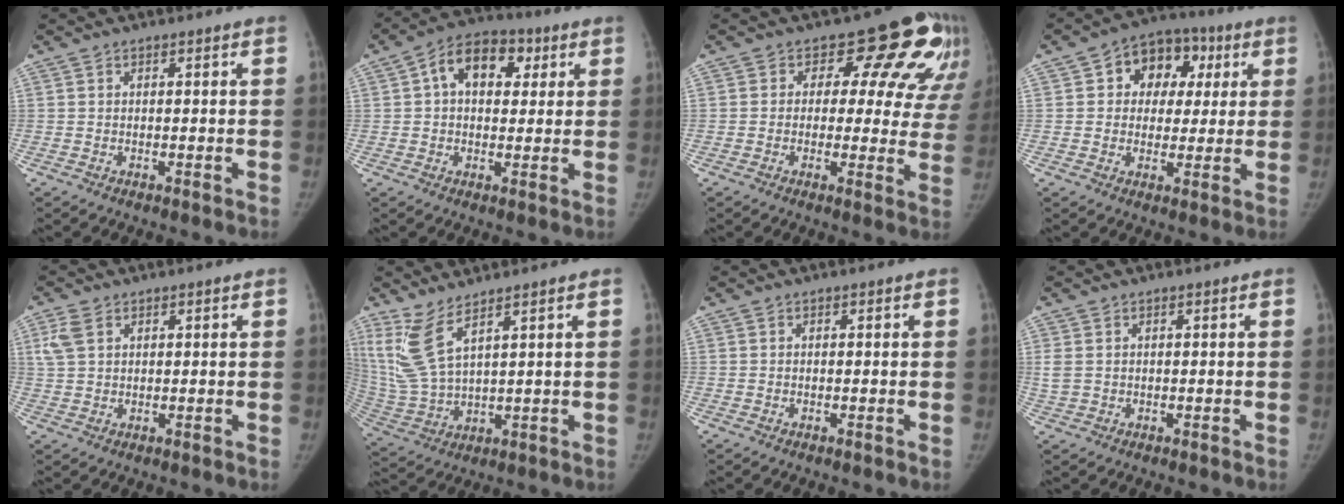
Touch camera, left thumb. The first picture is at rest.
{"total": 10.9, "force": [3.1, 7.5, 7.3], "torque": [-0.082, 0.014, 0.040]}
{"total": 14.6, "force": [8.2, 9.0, 8.0], "torque": [-0.033, -0.023, 0.068]}
{"total": 11.5, "force": [3.2, 9.0, 6.3], "torque": [-0.037, 0.012, 0.040]}
{"total": 3.8, "force": [1.7, 2.5, 2.2], "torque": [-0.047, 0.004, 0.041]}
{"total": 9.5, "force": [5.9, 2.6, 7.0], "torque": [-0.167, -0.034, 0.143]}
{"total": 0.0}
{"total": 2.3, "force": [0.4, 1.8, 1.4], "torque": [-0.046, 0.004, 0.013]}